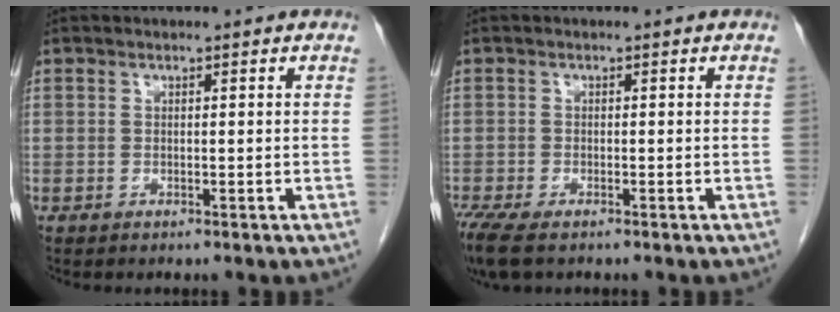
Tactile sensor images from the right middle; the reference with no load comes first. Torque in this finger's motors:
{"motor_torque": [0.96, -0.66, 0.03, 0.08]}